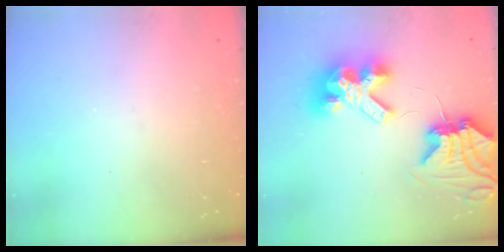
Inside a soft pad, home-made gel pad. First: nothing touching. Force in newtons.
{"total": 14.5, "press": 14.4, "slide": 1.7}